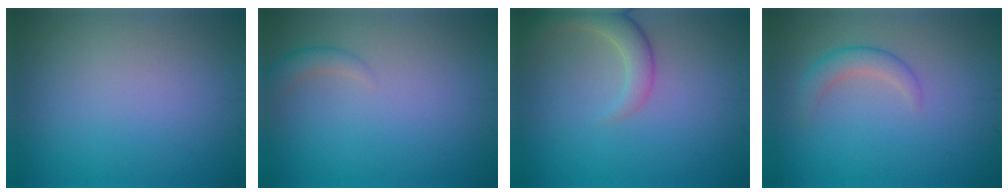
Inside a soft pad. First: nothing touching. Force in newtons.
{"total": 1.5, "press": 1.5, "slide": 0.1}
{"total": 3.4, "press": 3.4, "slide": 0.4}
{"total": 2.3, "press": 2.2, "slide": 0.2}